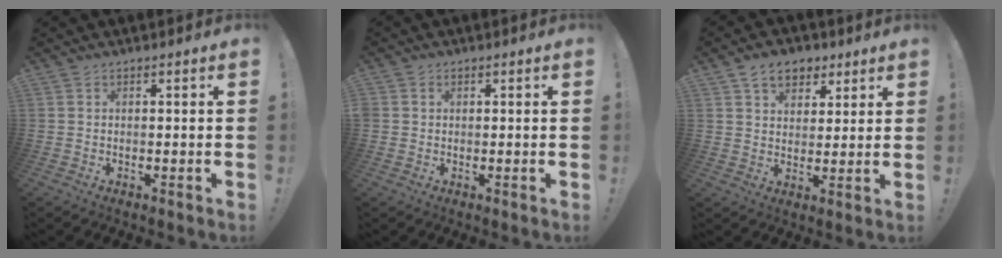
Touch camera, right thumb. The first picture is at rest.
{"total": 1.3, "force": [0.4, 1.2, 0.2], "torque": [-0.009, 0.005, 0.008]}
{"total": 9.1, "force": [5.2, 6.4, 3.8], "torque": [-0.050, -0.018, 0.099]}